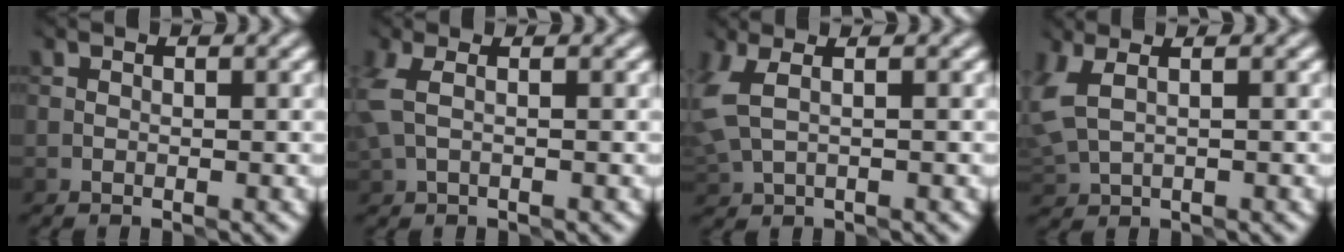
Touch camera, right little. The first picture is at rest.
{"total": 2.2, "force": [0.2, 1.2, 1.9], "torque": [-0.067, 0.004, 0.005]}
{"total": 3.2, "force": [0.6, 1.7, 2.6], "torque": [-0.086, -0.001, 0.020]}
{"total": 3.7, "force": [1.0, 2.1, 2.8], "torque": [-0.089, -0.004, 0.036]}